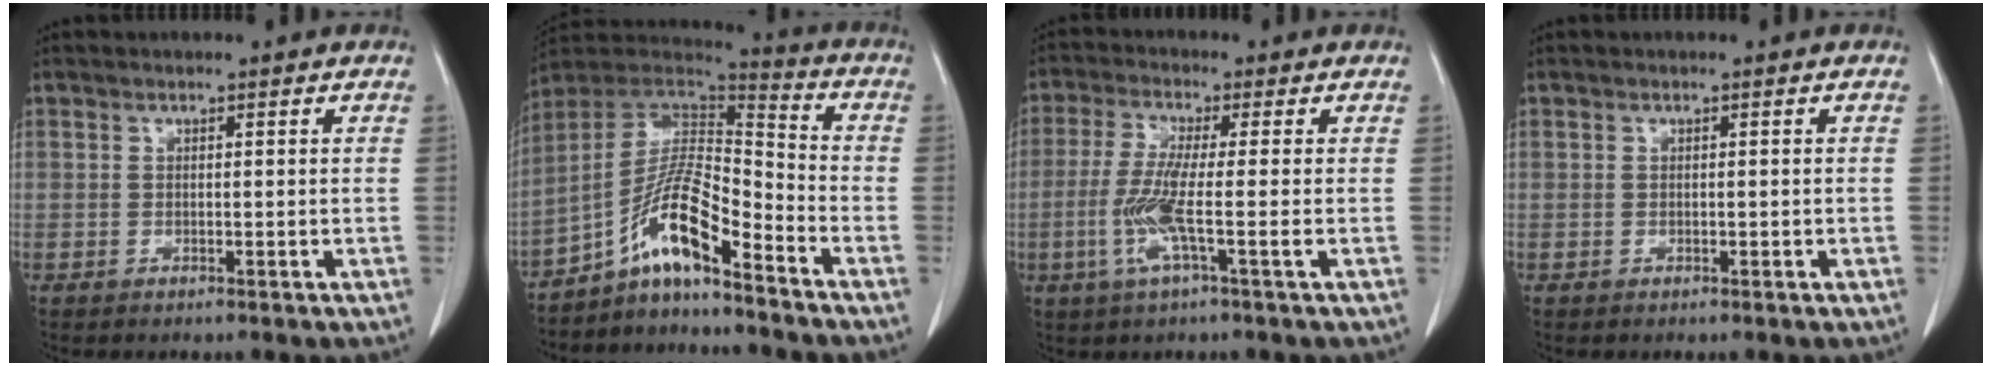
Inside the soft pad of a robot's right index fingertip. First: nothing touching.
{"total": 11.5, "force": [-7.5, 1.6, 8.6], "torque": [-0.160, 0.021, -0.137]}
{"total": 7.1, "force": [-1.8, -0.5, 6.8], "torque": [-0.146, -0.014, -0.040]}
{"total": 0.0}